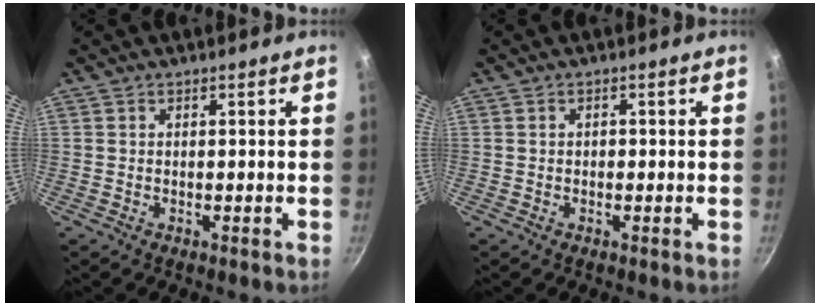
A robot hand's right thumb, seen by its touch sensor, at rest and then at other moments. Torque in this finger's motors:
{"motor_torque": [-0.46, 0.09, -0.50, 0.20, 0.01]}